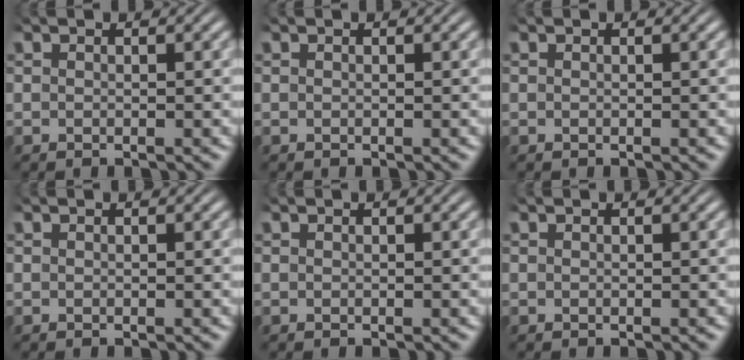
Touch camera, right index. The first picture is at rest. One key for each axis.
{"total": 0.0}
{"total": 0.0}
{"total": 0.0}
{"total": 0.0}
{"total": 0.0}